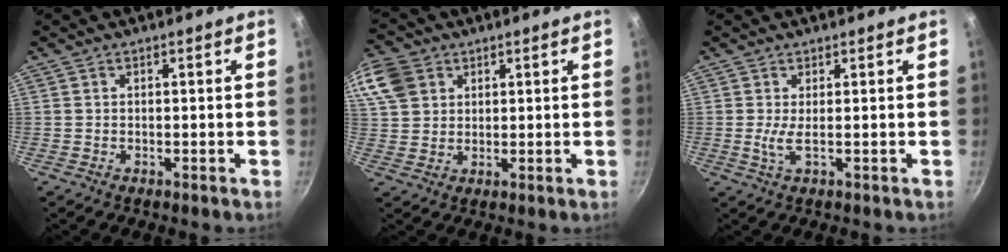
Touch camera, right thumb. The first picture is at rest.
{"total": 12.8, "force": [5.6, 10.0, 5.8], "torque": [-0.138, 0.016, 0.110]}
{"total": 2.3, "force": [0.2, 0.2, 2.3], "torque": [-0.054, -0.005, 0.007]}